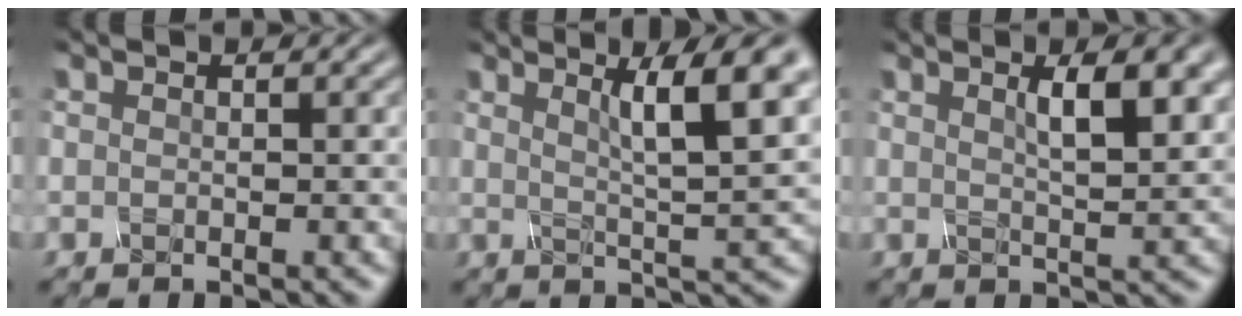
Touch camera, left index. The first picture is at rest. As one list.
[{"total": 7.1, "force": [2.7, 1.4, 6.4], "torque": [-0.085, 0.006, 0.051]}, {"total": 4.9, "force": [1.6, 1.6, 4.4], "torque": [-0.056, 0.004, 0.024]}]